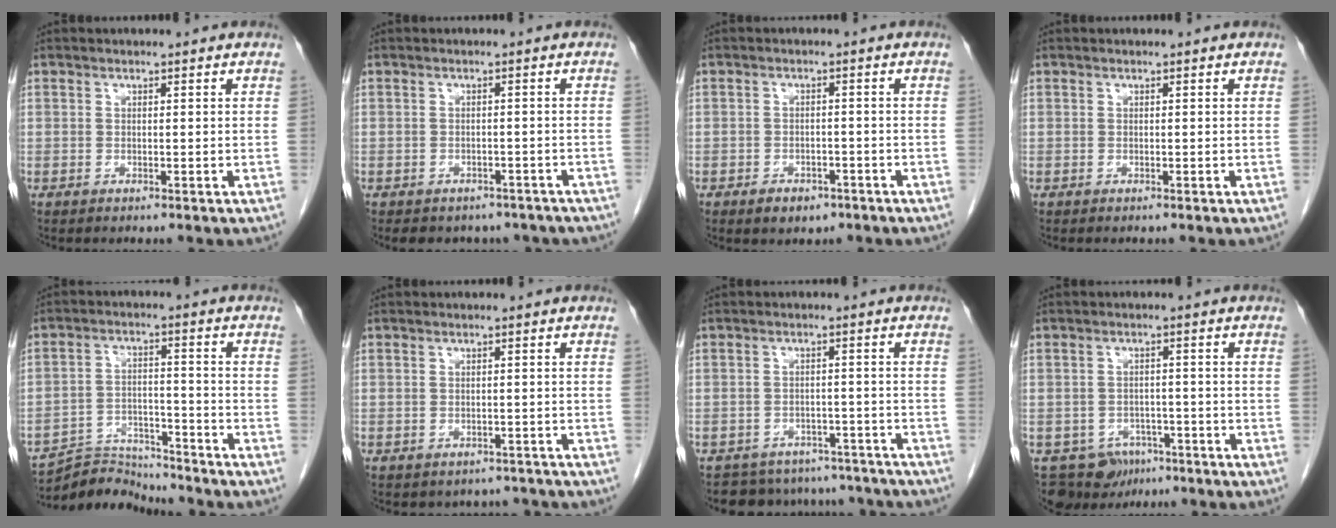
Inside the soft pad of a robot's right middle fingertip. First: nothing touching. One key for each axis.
{"total": 9.4, "fx": -7.7, "fy": 4.8, "fz": 2.3, "tx": -0.025, "ty": 0.002, "tz": -0.078}
{"total": 3.4, "fx": -2.1, "fy": 2.1, "fz": 1.5, "tx": -0.021, "ty": 0.003, "tz": -0.020}
{"total": 0.0}
{"total": 8.2, "fx": -8.1, "fy": 0.8, "fz": -0.4, "tx": 0.005, "ty": 0.007, "tz": -0.143}
{"total": 4.1, "fx": -3.6, "fy": 2.0, "fz": 0.0, "tx": 0.005, "ty": 0.010, "tz": -0.041}
{"total": 10.8, "fx": -9.7, "fy": 4.7, "fz": 0.8, "tx": -0.001, "ty": 0.021, "tz": -0.107}
{"total": 6.9, "fx": -4.6, "fy": 5.0, "fz": 1.4, "tx": -0.018, "ty": 0.004, "tz": -0.063}